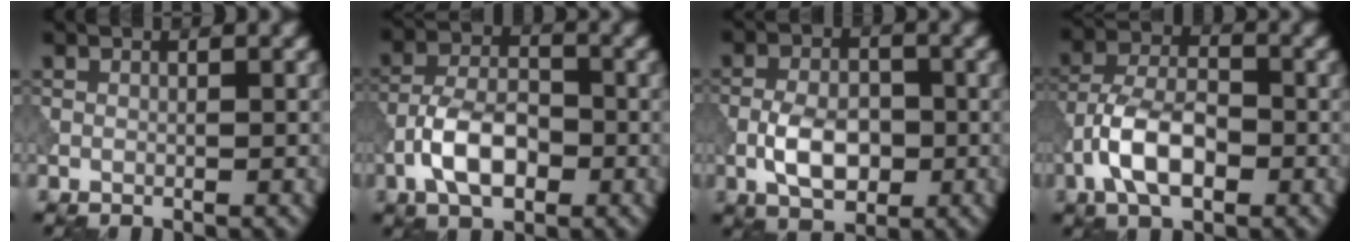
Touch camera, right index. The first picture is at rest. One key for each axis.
{"total": 5.7, "fx": -2.3, "fy": 3.0, "fz": 4.2, "tx": -0.075, "ty": 0.006, "tz": -0.049}
{"total": 4.7, "fx": -1.3, "fy": 2.8, "fz": 3.6, "tx": -0.068, "ty": 0.002, "tz": -0.029}
{"total": 6.3, "fx": -2.5, "fy": 3.2, "fz": 4.8, "tx": -0.092, "ty": 0.007, "tz": -0.055}